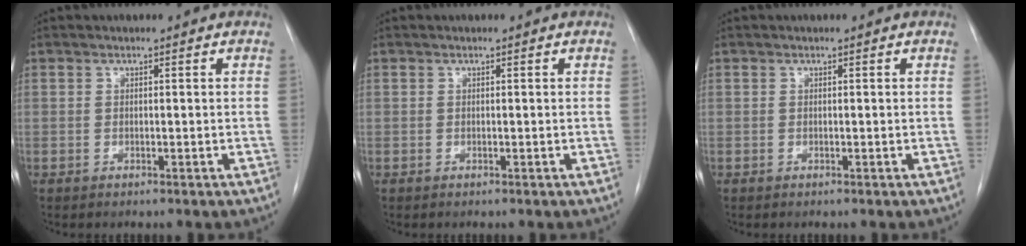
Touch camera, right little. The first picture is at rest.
{"total": 0.0}
{"total": 0.0}